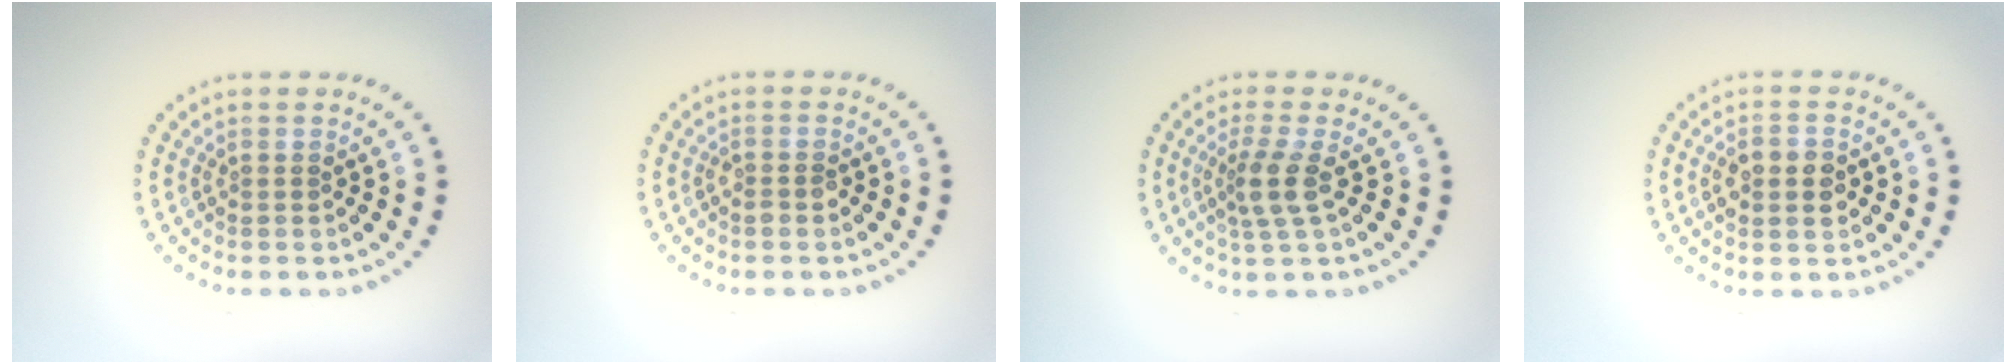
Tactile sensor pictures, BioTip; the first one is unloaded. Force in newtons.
{"total": 1.1, "press": 1.1, "slide": 0.2}
{"total": 2.7, "press": 2.1, "slide": 1.6}
{"total": 3.1, "press": 3.1, "slide": 0.1}